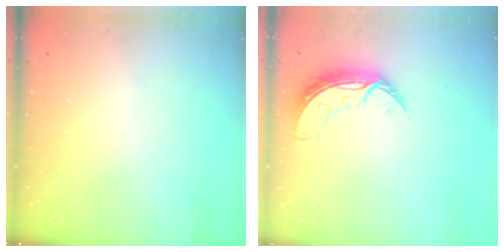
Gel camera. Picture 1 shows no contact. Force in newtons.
{"total": 7.3, "press": 7.3, "slide": 0.7}